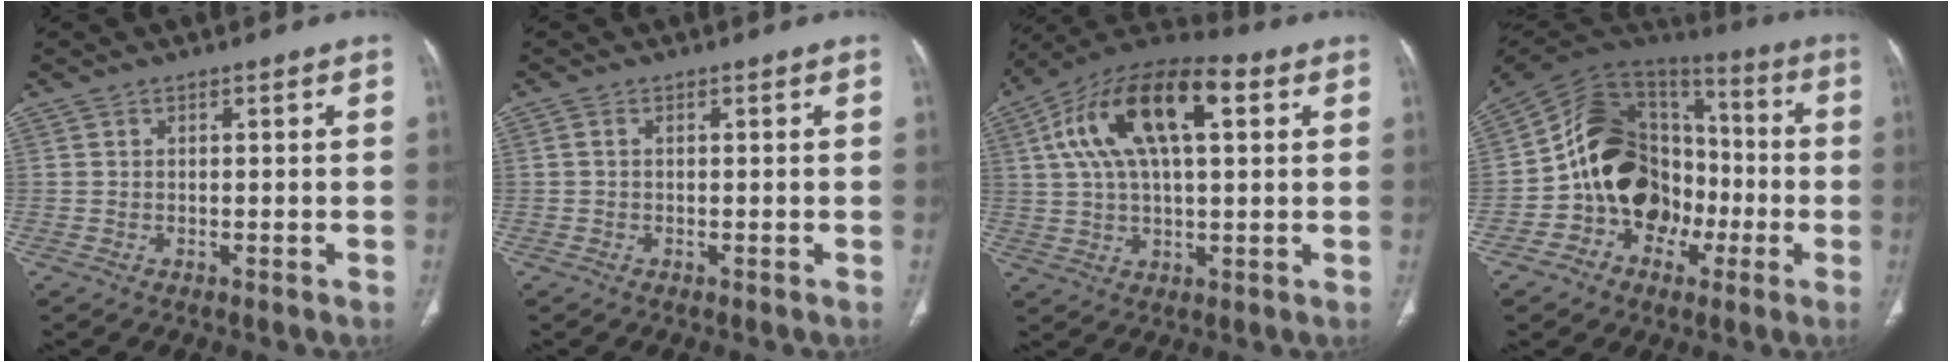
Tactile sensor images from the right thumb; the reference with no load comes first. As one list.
[{"total": 0.6, "force": [0.0, 0.3, 0.6], "torque": [-0.012, 0.000, -0.002]}, {"total": 19.2, "force": [5.6, 8.7, 16.2], "torque": [-0.288, 0.023, 0.088]}, {"total": 20.4, "force": [-4.6, 15.7, 12.1], "torque": [-0.156, 0.064, -0.077]}]